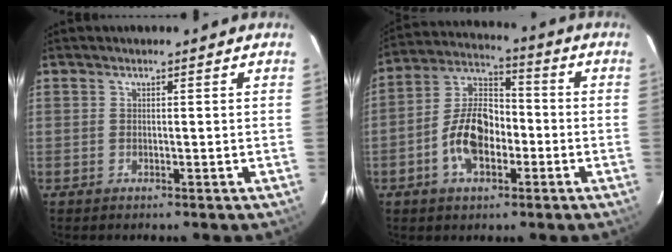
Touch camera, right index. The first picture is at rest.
{"total": 11.6, "force": [-3.9, 6.6, 8.7], "torque": [-0.173, 0.021, -0.068]}